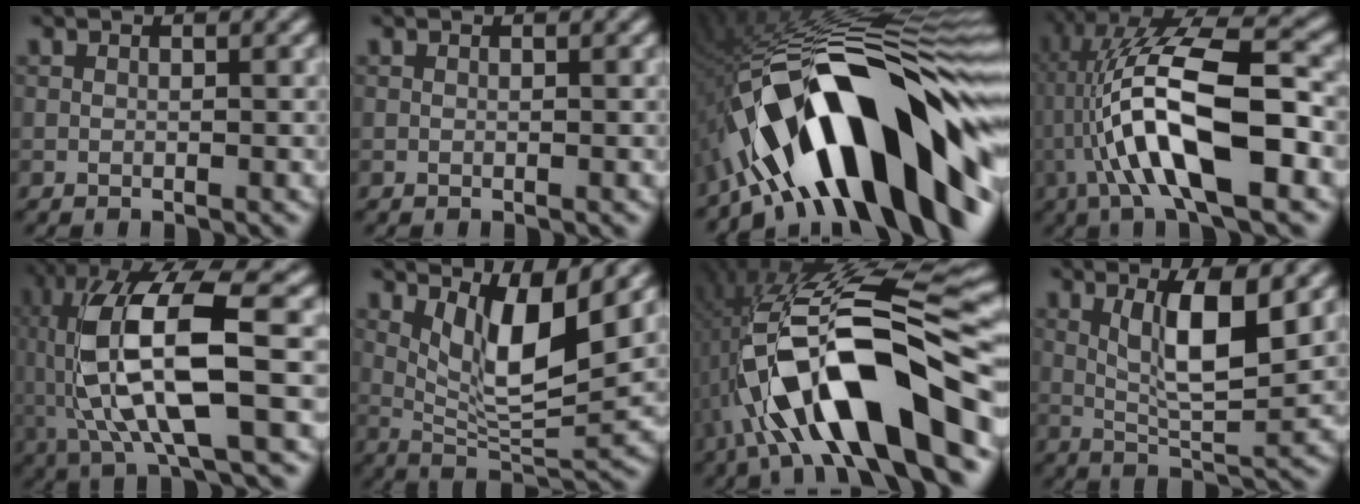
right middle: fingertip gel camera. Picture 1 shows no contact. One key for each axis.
{"total": 0.0}
{"total": 17.8, "fx": -5.1, "fy": 6.4, "fz": 15.8, "tx": -0.216, "ty": 0.053, "tz": -0.092}
{"total": 12.0, "fx": -2.4, "fy": 3.5, "fz": 11.3, "tx": -0.217, "ty": 0.021, "tz": -0.038}
{"total": 12.1, "fx": 0.5, "fy": 4.2, "fz": 11.3, "tx": -0.237, "ty": -0.006, "tz": 0.024}
{"total": 6.3, "fx": 2.7, "fy": 1.7, "fz": 5.4, "tx": -0.100, "ty": -0.014, "tz": 0.059}
{"total": 13.7, "fx": -3.9, "fy": 4.0, "fz": 12.5, "tx": -0.205, "ty": 0.021, "tz": -0.060}
{"total": 6.0, "fx": 1.6, "fy": 1.5, "fz": 5.6, "tx": -0.102, "ty": 0.000, "tz": 0.039}